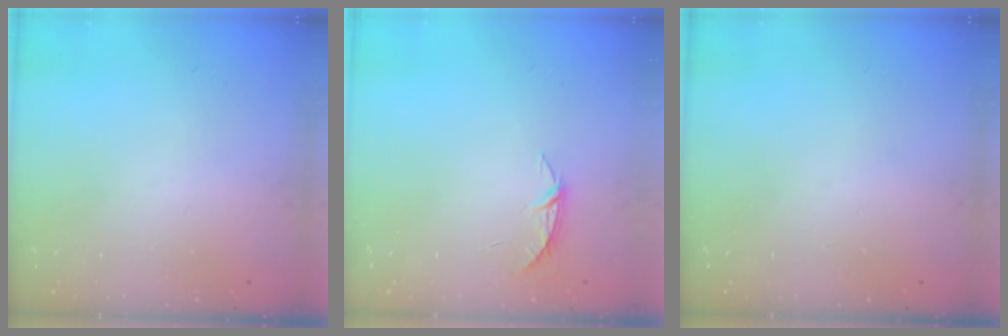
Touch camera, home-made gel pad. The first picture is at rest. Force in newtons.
{"total": 4.2, "press": 4.2, "slide": 0.5}
{"total": 0.0}